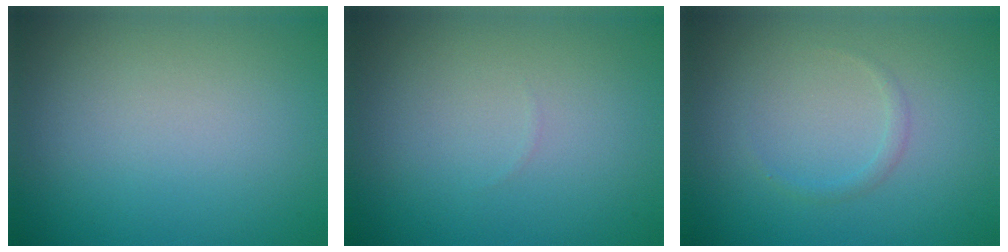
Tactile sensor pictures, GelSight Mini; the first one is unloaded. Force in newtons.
{"total": 0.0}
{"total": 0.8, "press": 0.8, "slide": 0.1}